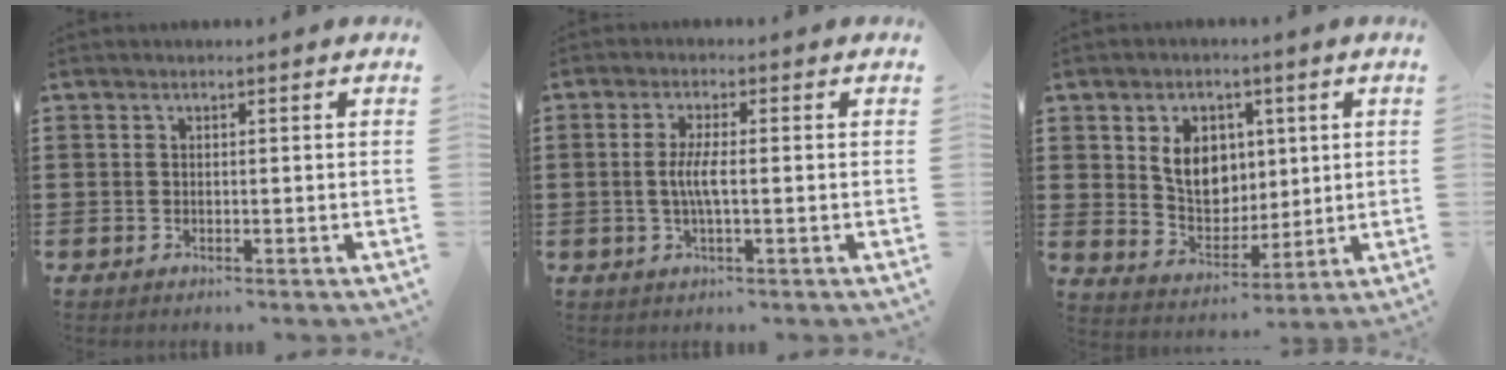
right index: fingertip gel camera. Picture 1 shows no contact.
{"total": 3.8, "force": [-0.4, 0.5, 3.8], "torque": [-0.082, -0.008, -0.014]}
{"total": 7.6, "force": [1.9, 6.0, 4.2], "torque": [-0.080, 0.010, 0.032]}